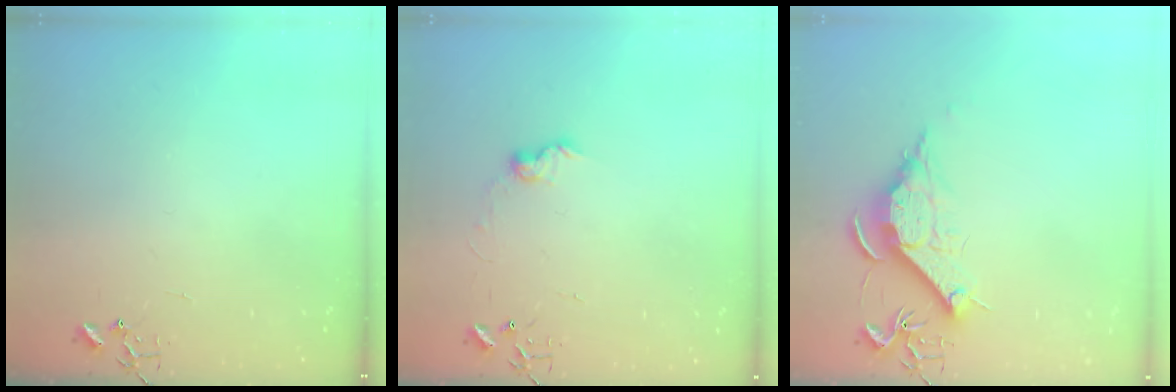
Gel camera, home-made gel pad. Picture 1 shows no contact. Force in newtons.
{"total": 7.1, "press": 7.1, "slide": 0.4}
{"total": 12.4, "press": 12.3, "slide": 1.0}